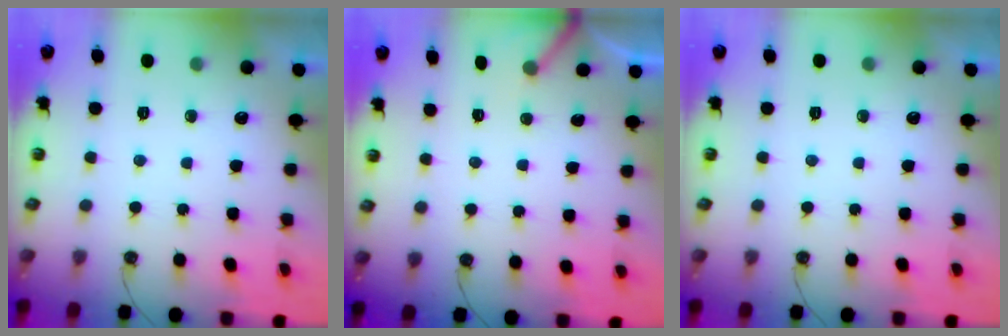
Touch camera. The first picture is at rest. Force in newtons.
{"total": 3.7, "press": 3.7, "slide": 0.3}
{"total": 0.0}